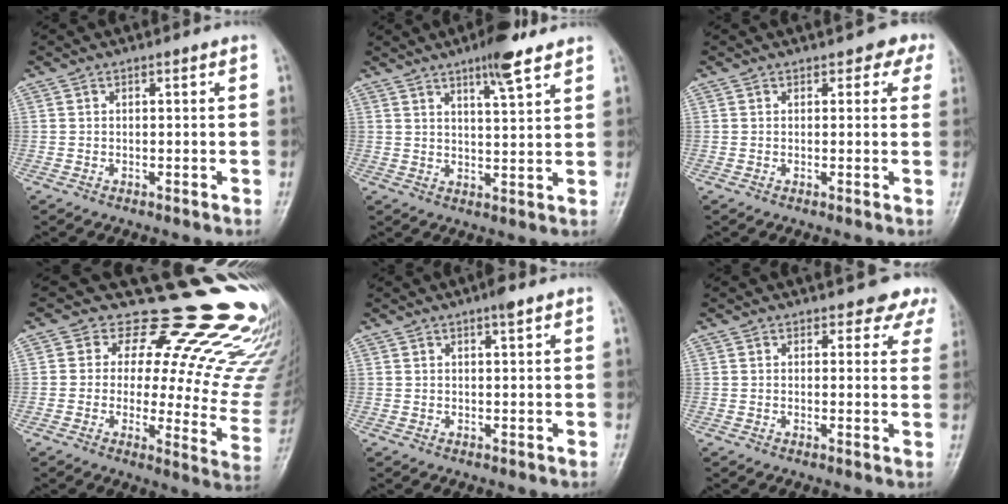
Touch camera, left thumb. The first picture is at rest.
{"total": 7.1, "force": [4.9, 1.3, 4.9], "torque": [-0.071, -0.029, 0.075]}
{"total": 2.7, "force": [1.7, 1.8, 1.1], "torque": [0.015, -0.006, 0.008]}
{"total": 22.0, "force": [16.3, 8.0, 12.4], "torque": [-0.106, -0.119, 0.184]}
{"total": 2.0, "force": [1.3, 0.3, 1.5], "torque": [-0.022, -0.002, 0.018]}
{"total": 5.6, "force": [4.9, 2.6, 0.6], "torque": [0.037, -0.023, 0.034]}